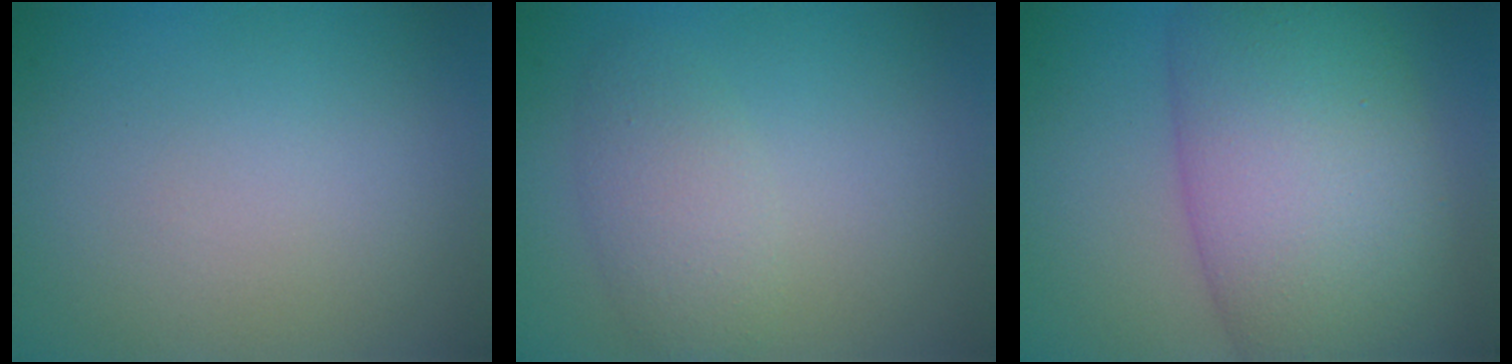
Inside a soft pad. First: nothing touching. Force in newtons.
{"total": 2.9, "press": 2.9, "slide": 0.1}
{"total": 12.0, "press": 12.0, "slide": 0.5}